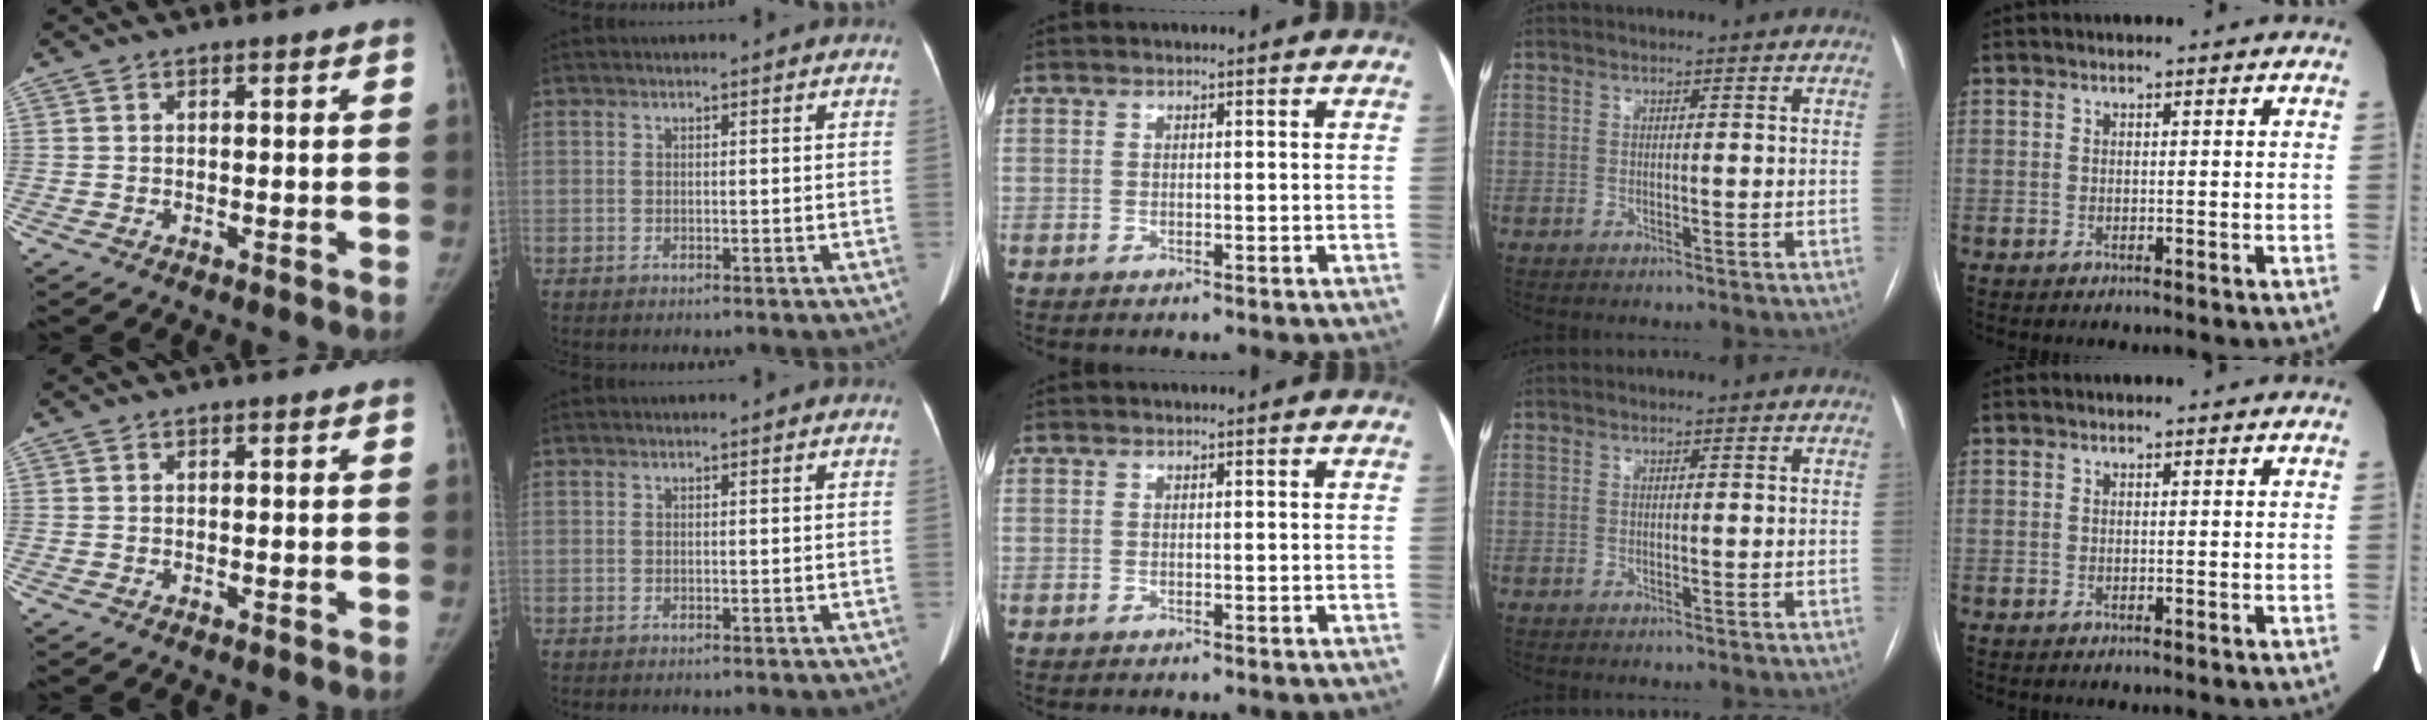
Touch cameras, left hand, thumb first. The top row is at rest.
{}